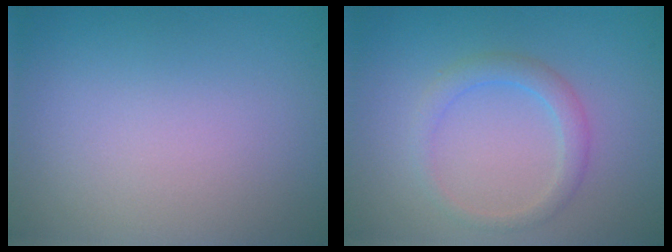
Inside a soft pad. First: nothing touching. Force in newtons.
{"total": 2.1, "press": 2.1, "slide": 0.1}